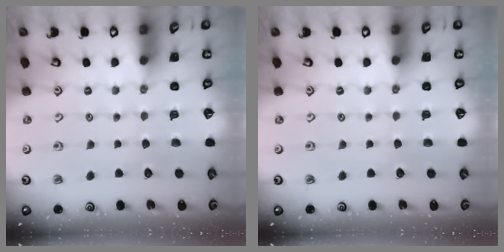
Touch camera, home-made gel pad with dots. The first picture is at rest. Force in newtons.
{"total": 0.0}